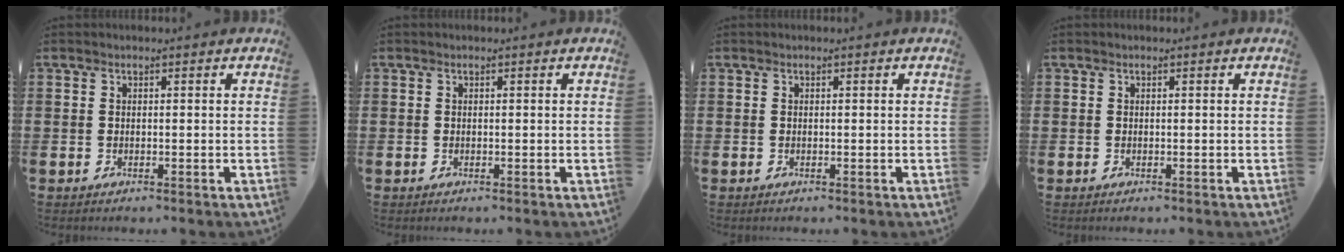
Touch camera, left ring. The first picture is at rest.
{"total": 0.0}
{"total": 0.0}
{"total": 0.0}